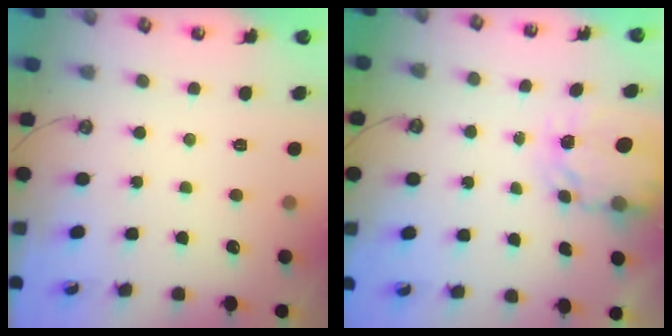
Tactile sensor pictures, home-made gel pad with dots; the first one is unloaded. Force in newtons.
{"total": 3.9, "press": 3.9, "slide": 0.1}